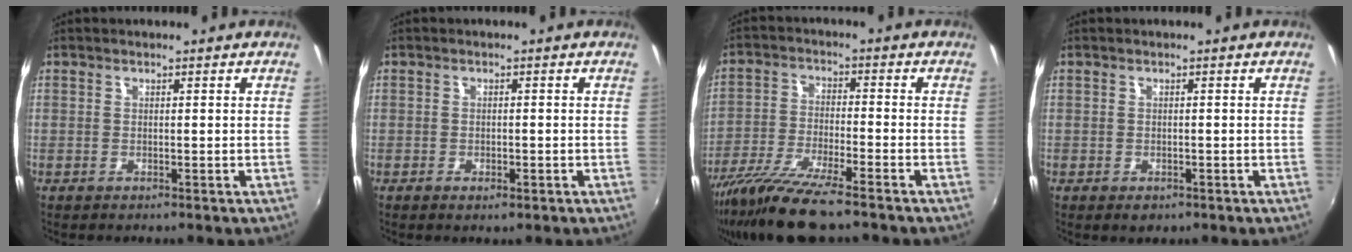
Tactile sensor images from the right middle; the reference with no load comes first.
{"total": 1.8, "force": [-1.0, 0.9, 1.2], "torque": [-0.021, -0.004, -0.014]}
{"total": 12.4, "force": [-9.8, 1.2, 7.4], "torque": [-0.160, -0.036, -0.184]}
{"total": 2.0, "force": [-1.2, 1.3, 0.9], "torque": [-0.018, -0.008, -0.016]}